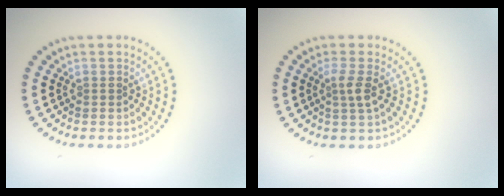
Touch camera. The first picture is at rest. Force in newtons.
{"total": 1.8, "press": 1.3, "slide": 1.2}